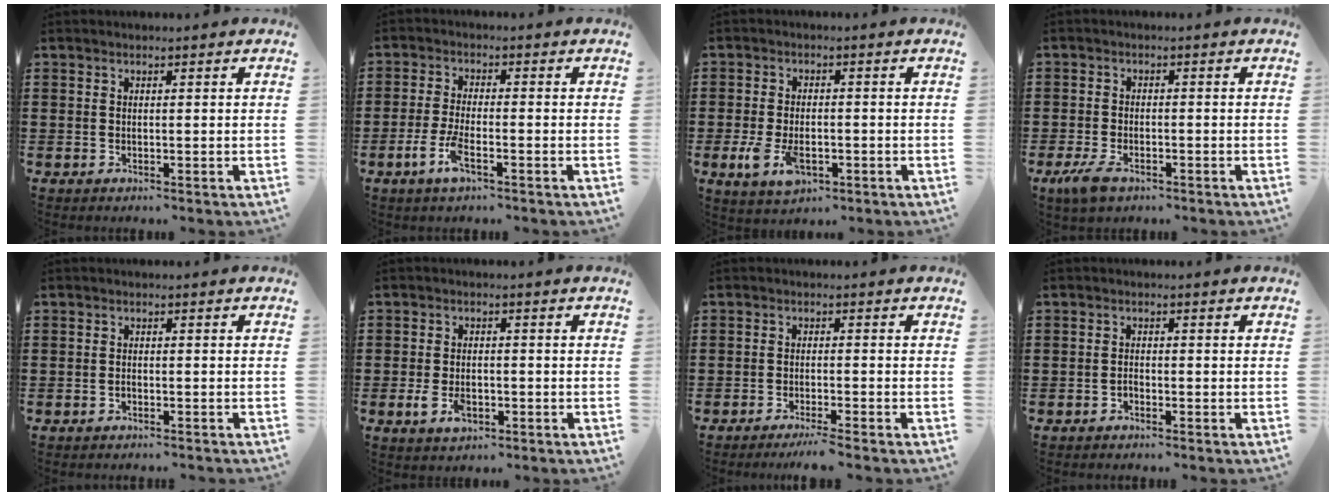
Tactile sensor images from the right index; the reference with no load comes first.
{"total": 4.5, "force": [-2.4, 0.9, 3.7], "torque": [-0.090, -0.010, -0.050]}
{"total": 5.4, "force": [-1.7, 2.9, 4.2], "torque": [-0.107, -0.007, -0.038]}
{"total": 3.2, "force": [-2.1, 1.5, 1.9], "torque": [-0.053, 0.000, -0.045]}
{"total": 0.8, "force": [-0.7, 0.1, 0.3], "torque": [-0.008, -0.003, -0.014]}
{"total": 3.7, "force": [-1.3, 2.1, 2.7], "torque": [-0.062, -0.004, -0.026]}
{"total": 2.2, "force": [-1.9, -0.5, 1.0], "torque": [-0.016, -0.003, -0.036]}
{"total": 0.9, "force": [-0.8, 0.3, 0.4], "torque": [-0.010, -0.002, -0.015]}